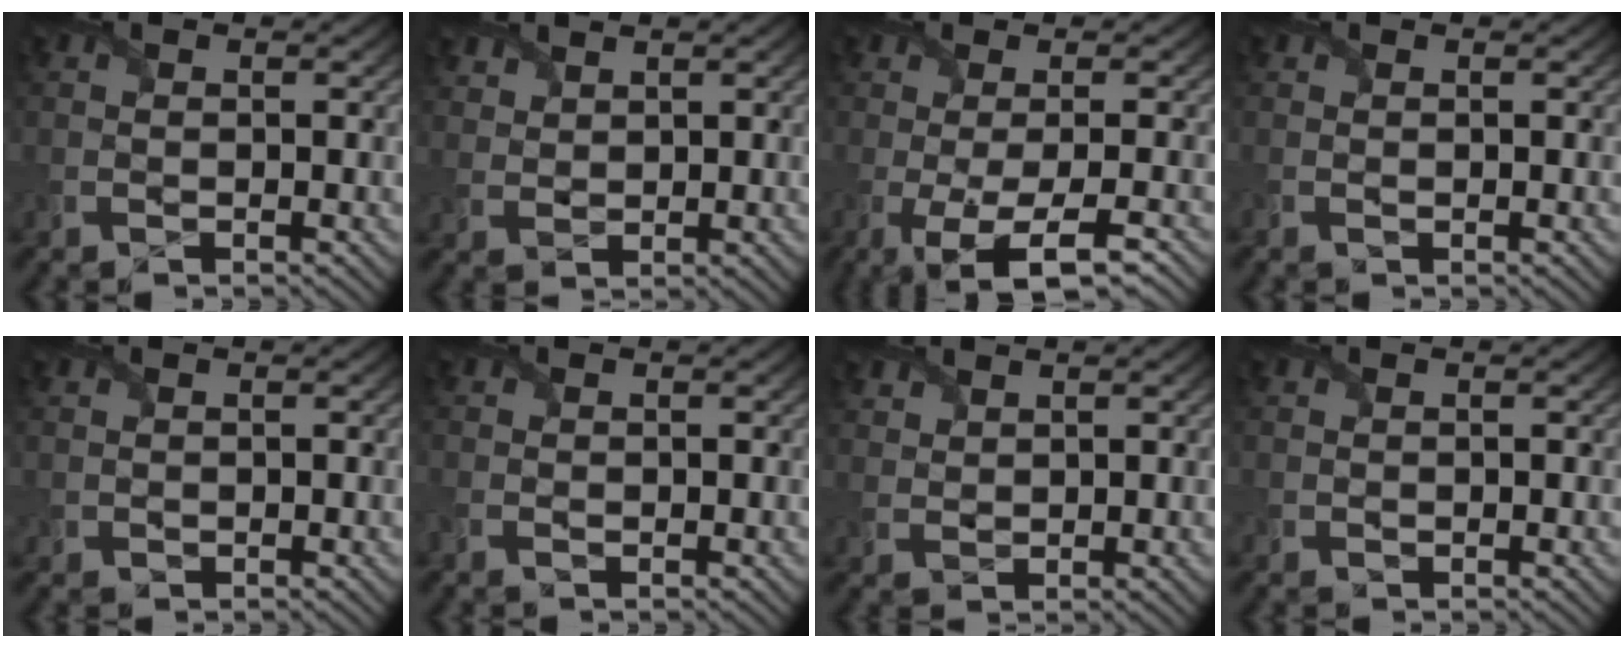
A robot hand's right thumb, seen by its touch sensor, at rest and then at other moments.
{"total": 2.7, "force": [2.5, 1.1, 0.3], "torque": [-0.014, 0.005, 0.054]}
{"total": 6.7, "force": [-2.6, 1.8, 5.9], "torque": [-0.089, -0.007, -0.039]}
{"total": 0.0}
{"total": 0.9, "force": [0.6, 0.6, -0.2], "torque": [0.002, -0.001, 0.009]}
{"total": 1.2, "force": [-0.3, 0.9, 0.6], "torque": [-0.023, -0.002, -0.012]}
{"total": 2.3, "force": [2.1, 0.9, 0.1], "torque": [-0.009, 0.005, 0.046]}
{"total": 0.5, "force": [0.3, 0.4, -0.2], "torque": [0.002, -0.001, 0.005]}